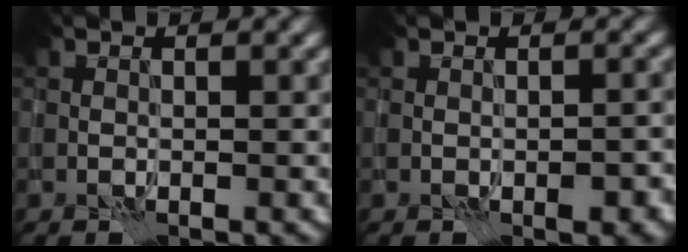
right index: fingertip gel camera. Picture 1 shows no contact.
{"total": 2.3, "force": [-0.9, 1.0, 1.9], "torque": [-0.030, -0.001, -0.011]}